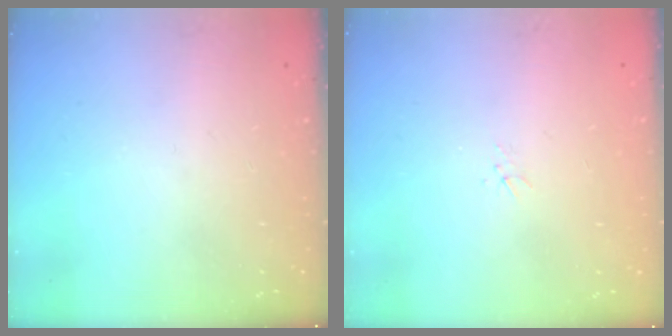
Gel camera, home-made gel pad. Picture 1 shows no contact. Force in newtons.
{"total": 1.5, "press": 1.5, "slide": 0.2}